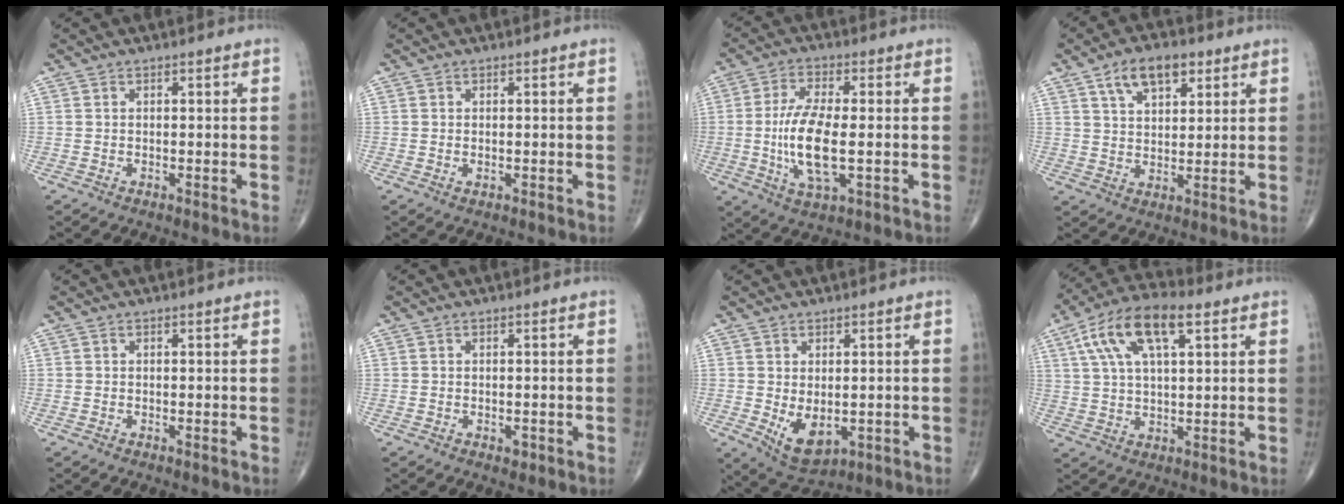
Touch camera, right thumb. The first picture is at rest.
{"total": 0.5, "force": [0.0, 0.3, 0.4], "torque": [-0.010, 0.001, 0.002]}
{"total": 11.5, "force": [-1.2, 4.1, 10.7], "torque": [-0.219, -0.004, -0.020]}
{"total": 8.7, "force": [4.7, 4.6, 5.7], "torque": [-0.080, -0.014, 0.081]}
{"total": 0.0}
{"total": 1.0, "force": [-0.4, 0.6, 0.6], "torque": [-0.005, -0.001, -0.004]}
{"total": 6.8, "force": [-0.9, 4.0, 5.4], "torque": [-0.078, -0.010, 0.004]}
{"total": 13.8, "force": [5.8, 5.8, 11.2], "torque": [-0.207, 0.013, 0.098]}